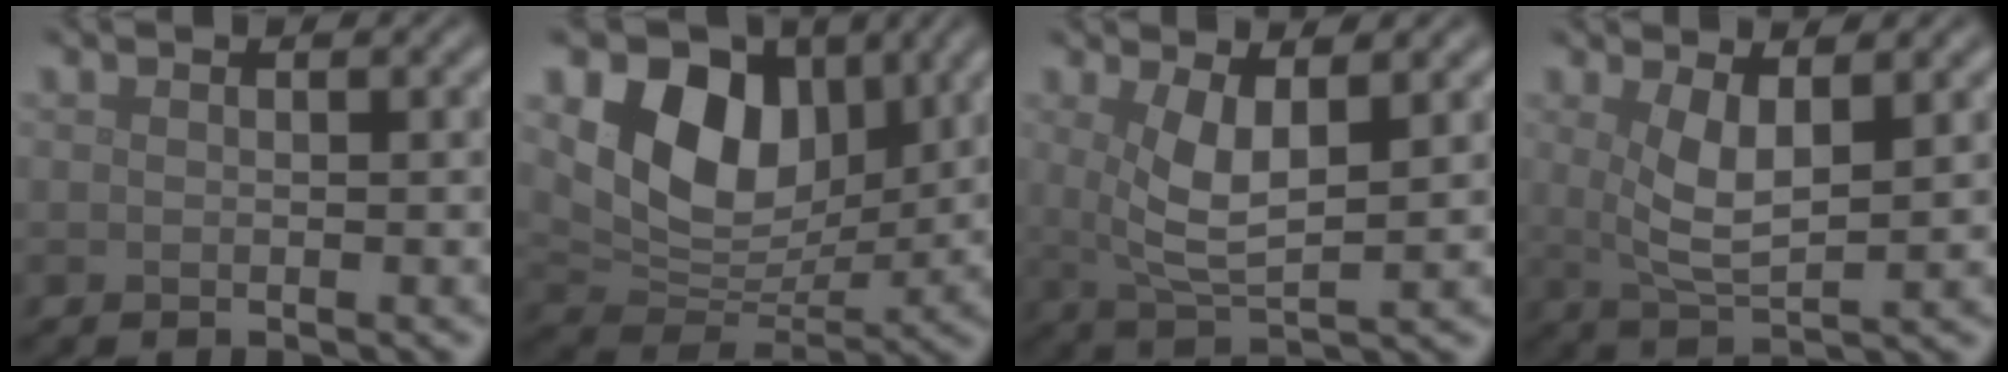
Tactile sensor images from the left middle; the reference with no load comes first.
{"total": 9.7, "force": [3.5, 6.6, 6.1], "torque": [-0.115, -0.010, 0.061]}
{"total": 4.3, "force": [1.3, 1.3, 3.9], "torque": [-0.078, -0.008, 0.028]}
{"total": 3.8, "force": [1.3, 1.2, 3.4], "torque": [-0.072, -0.009, 0.029]}